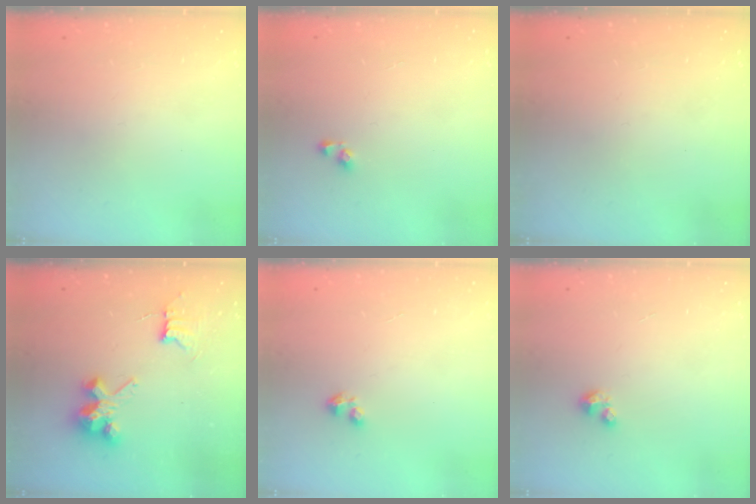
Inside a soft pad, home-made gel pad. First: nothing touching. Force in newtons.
{"total": 2.9, "press": 2.9, "slide": 0.2}
{"total": 0.0}
{"total": 8.7, "press": 8.7, "slide": 0.6}
{"total": 1.8, "press": 1.8, "slide": 0.4}
{"total": 2.5, "press": 2.5, "slide": 0.3}